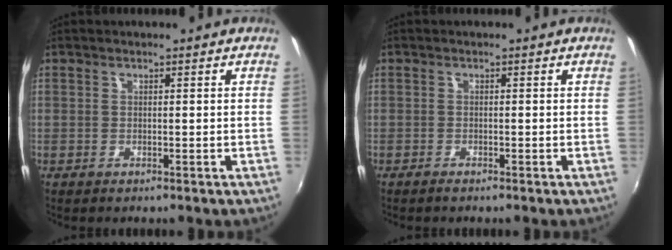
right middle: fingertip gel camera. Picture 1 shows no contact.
{"total": 1.1, "force": [-0.9, 0.2, 0.5], "torque": [-0.012, -0.004, -0.020]}